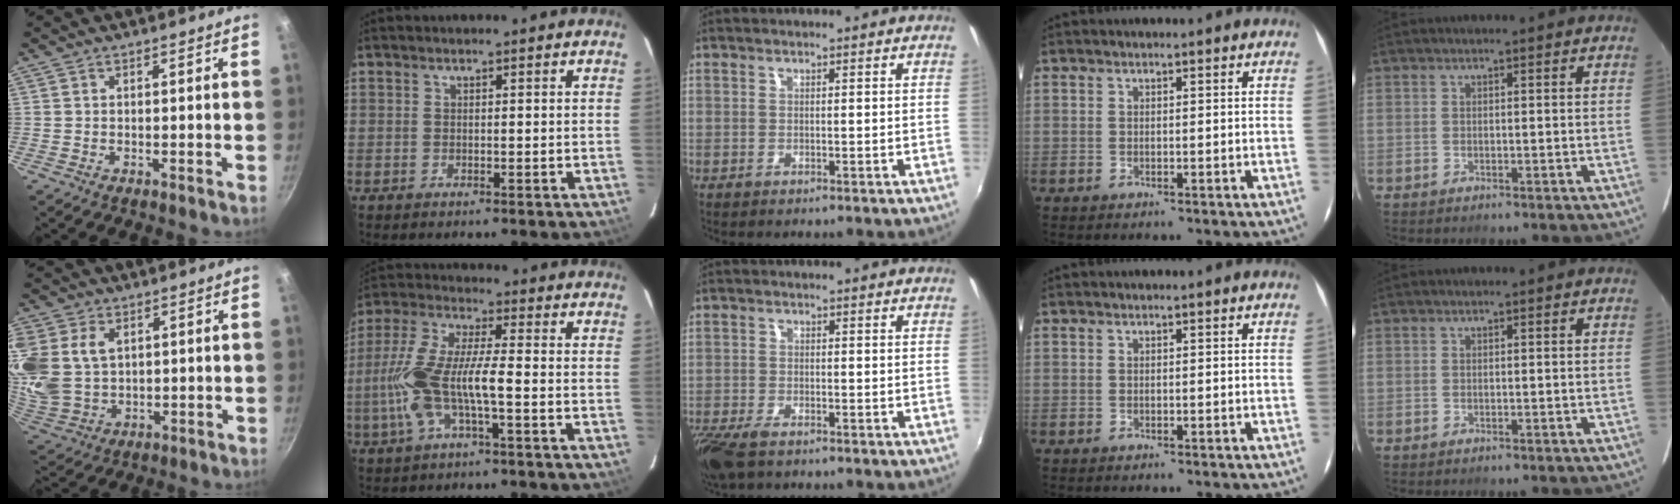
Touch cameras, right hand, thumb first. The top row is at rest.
{"thumb": {"total": 18.0, "force": [4.5, 13.5, 11.0], "torque": [-0.263, 0.005, 0.100]}, "index": {"total": 12.4, "force": [-3.3, 2.6, 11.7], "torque": [-0.251, 0.001, -0.062]}, "middle": {"total": 7.3, "force": [-5.4, 2.3, 4.3], "torque": [-0.112, -0.032, -0.106]}}